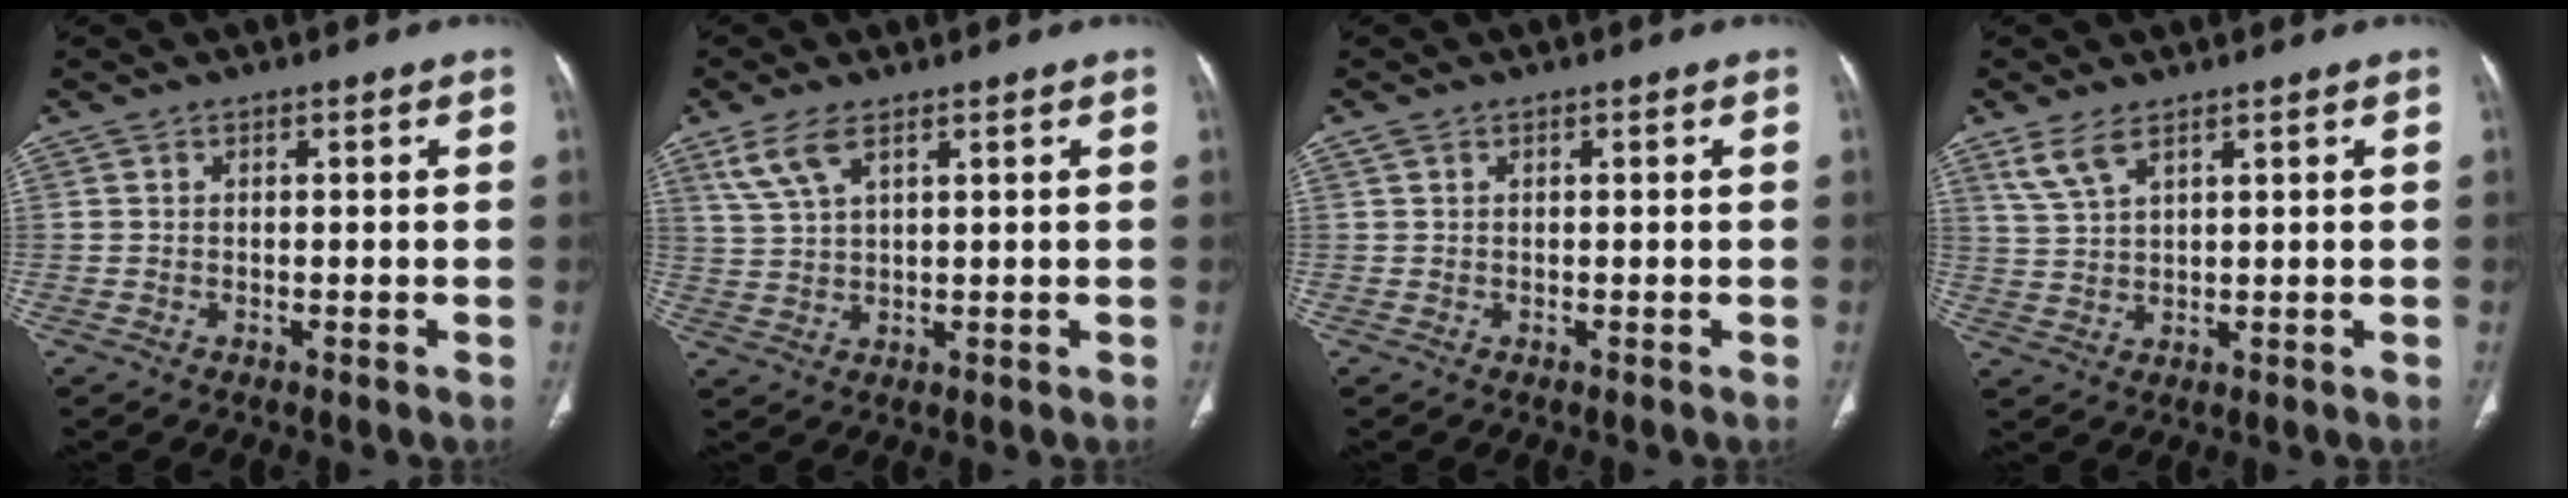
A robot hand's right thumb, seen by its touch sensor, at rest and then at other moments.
{"total": 5.8, "force": [3.4, 2.1, 4.2], "torque": [-0.096, -0.004, 0.080]}
{"total": 0.8, "force": [0.4, 0.6, 0.4], "torque": [-0.004, 0.007, 0.007]}
{"total": 5.0, "force": [3.3, 1.7, 3.3], "torque": [-0.076, -0.006, 0.078]}